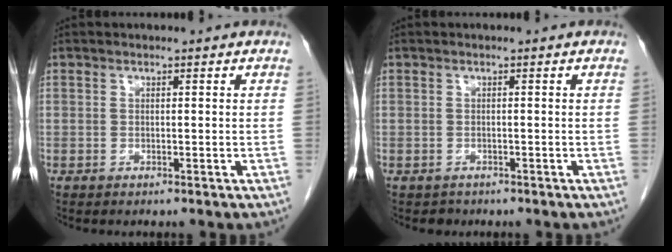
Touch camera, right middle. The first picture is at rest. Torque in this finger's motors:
{"motor_torque": [0.27, -0.06, -0.04, -0.01]}